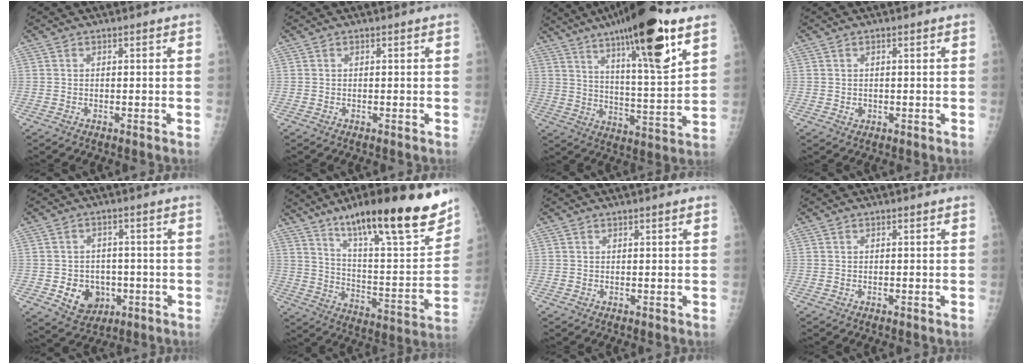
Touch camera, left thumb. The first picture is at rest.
{"total": 0.0}
{"total": 21.8, "force": [12.7, 4.0, 17.3], "torque": [-0.264, -0.047, 0.203]}
{"total": 1.1, "force": [0.1, 0.9, 0.6], "torque": [-0.004, 0.000, 0.006]}
{"total": 7.9, "force": [-2.0, 6.6, 3.9], "torque": [-0.030, 0.009, -0.020]}
{"total": 25.9, "force": [17.7, 4.9, 18.3], "torque": [-0.252, -0.067, 0.280]}
{"total": 1.0, "force": [0.6, 0.1, 0.8], "torque": [-0.011, 0.000, 0.007]}
{"total": 0.0}